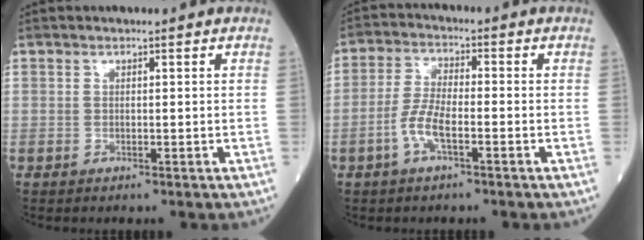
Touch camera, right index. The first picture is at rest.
{"total": 5.5, "force": [-2.3, 1.4, 4.8], "torque": [-0.106, 0.003, -0.048]}